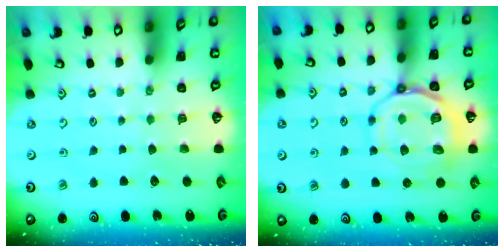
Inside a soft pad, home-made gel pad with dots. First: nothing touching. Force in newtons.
{"total": 11.7, "press": 11.6, "slide": 1.5}